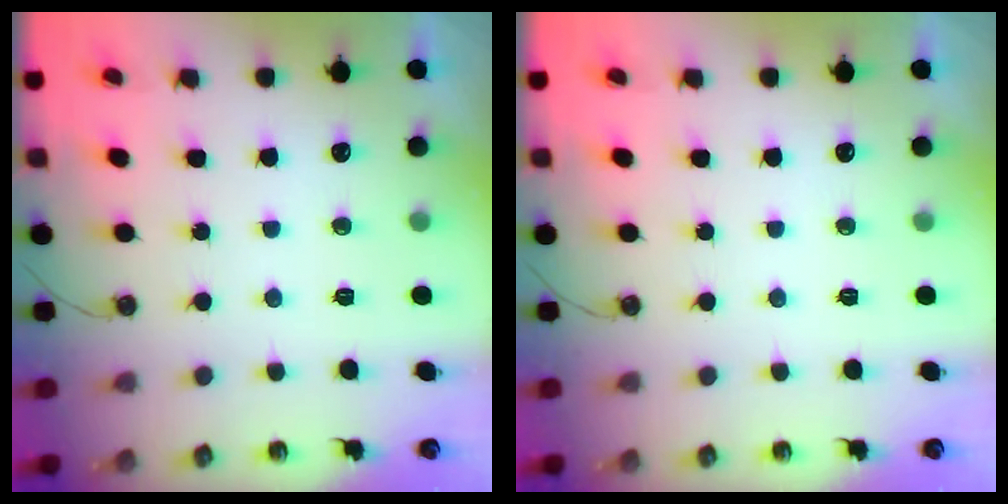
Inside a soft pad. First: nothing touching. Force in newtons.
{"total": 0.0}